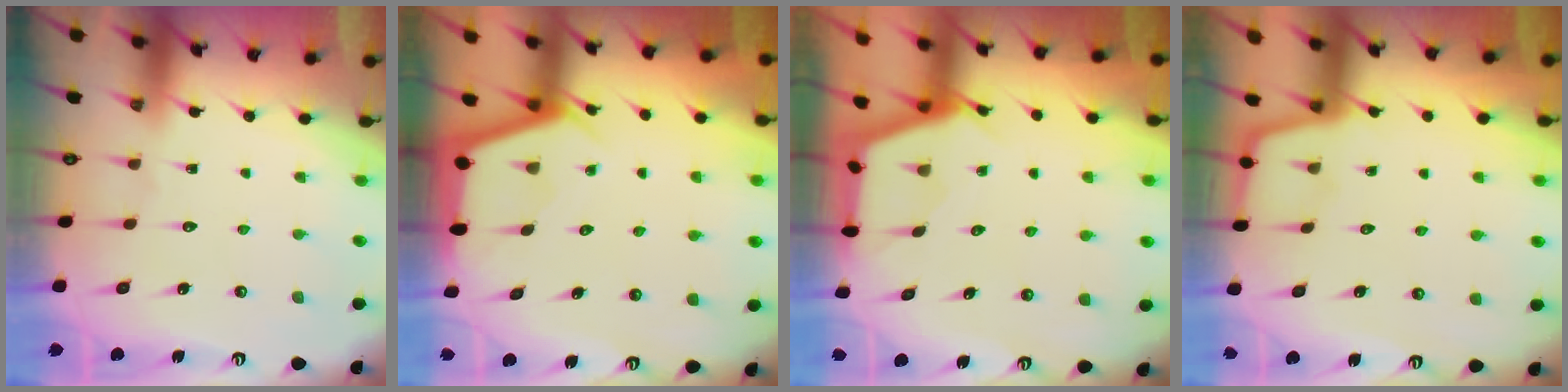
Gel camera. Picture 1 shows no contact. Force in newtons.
{"total": 2.8, "press": 2.8, "slide": 0.4}
{"total": 2.8, "press": 2.8, "slide": 0.4}
{"total": 1.7, "press": 1.7, "slide": 0.4}